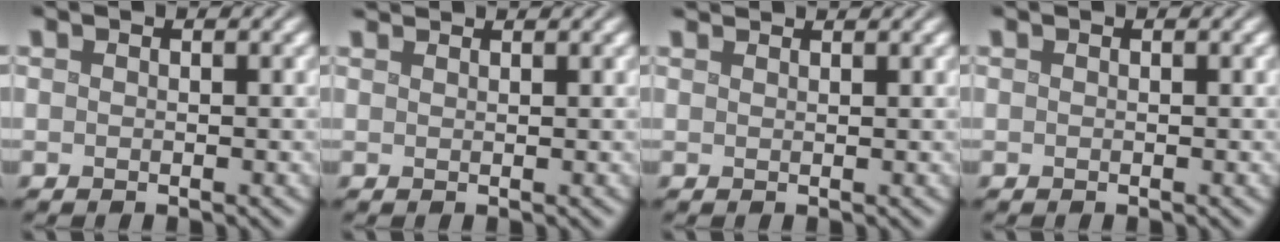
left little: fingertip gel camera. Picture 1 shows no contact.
{"total": 1.8, "force": [1.7, 0.1, 0.5], "torque": [-0.009, 0.002, 0.018]}
{"total": 2.2, "force": [2.0, 0.3, 0.8], "torque": [-0.008, 0.001, 0.019]}
{"total": 0.0}